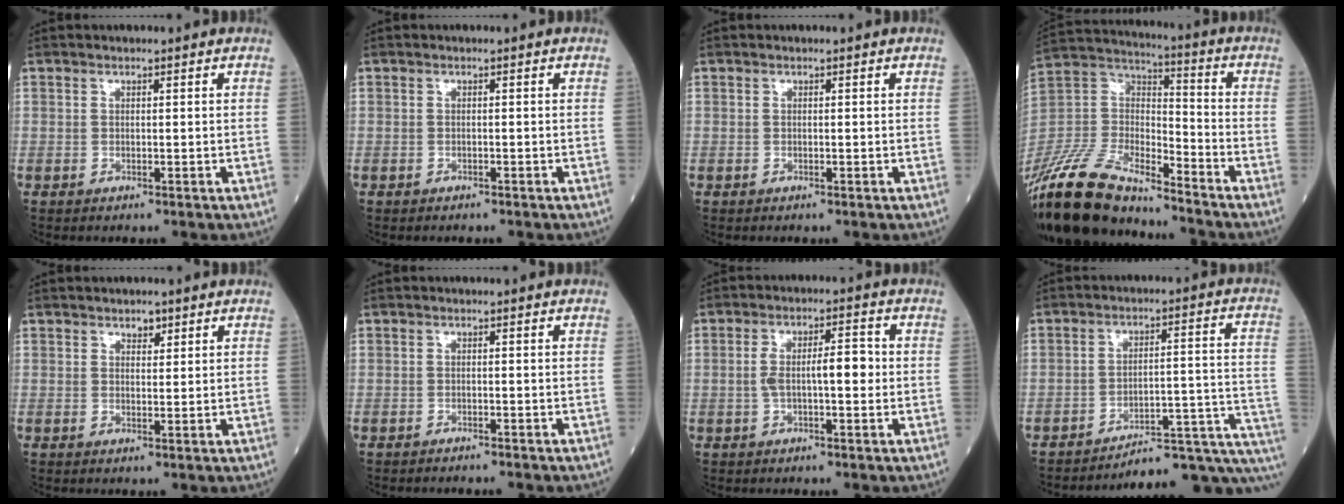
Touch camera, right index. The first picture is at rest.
{"total": 1.0, "force": [-0.7, 0.6, 0.5], "torque": [-0.020, -0.001, -0.006]}
{"total": 0.0}
{"total": 21.5, "force": [-18.4, 5.9, 9.3], "torque": [-0.231, -0.004, -0.349]}
{"total": 2.2, "force": [1.4, 1.3, 1.1], "torque": [-0.025, 0.002, 0.026]}
{"total": 4.3, "force": [-3.8, 1.2, 1.8], "torque": [-0.031, -0.007, -0.045]}
{"total": 6.5, "force": [-0.3, 2.1, 6.2], "torque": [-0.128, 0.026, -0.005]}
{"total": 15.9, "force": [-14.5, 1.5, 6.4], "torque": [-0.028, 0.055, -0.195]}